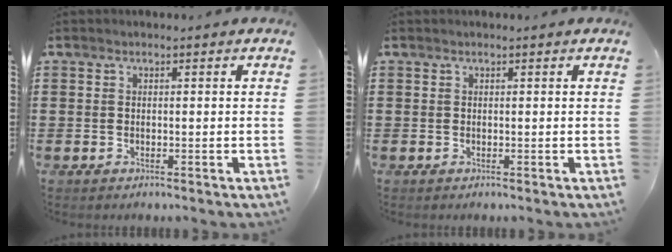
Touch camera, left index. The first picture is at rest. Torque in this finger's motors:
{"motor_torque": [0.01, -0.03, -0.01, 0.00]}